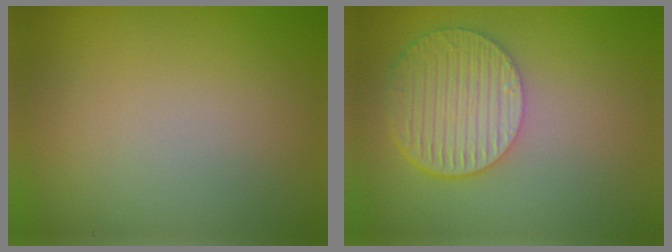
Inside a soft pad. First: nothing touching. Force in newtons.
{"total": 6.1, "press": 4.5, "slide": 4.1}